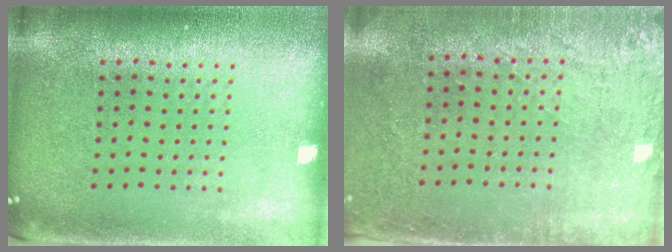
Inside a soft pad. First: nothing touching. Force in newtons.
{"total": 2.8, "press": 2.3, "slide": 1.6}